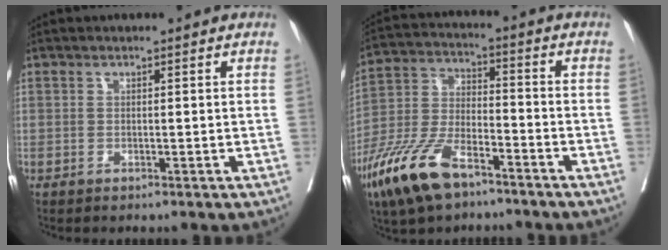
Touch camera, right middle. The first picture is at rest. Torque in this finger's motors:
{"motor_torque": [1.21, -0.93, 0.30, 0.12]}